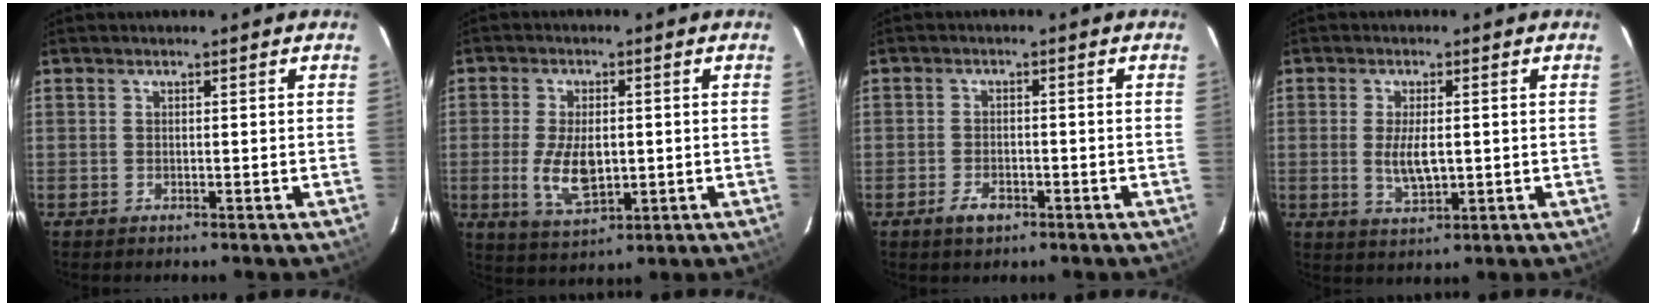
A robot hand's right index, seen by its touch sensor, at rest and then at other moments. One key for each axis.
{"total": 8.5, "fx": -1.0, "fy": 4.3, "fz": 7.3, "tx": -0.148, "ty": -0.011, "tz": -0.012}
{"total": 3.4, "fx": -2.0, "fy": 1.8, "fz": 2.0, "tx": -0.044, "ty": -0.003, "tz": -0.035}
{"total": 5.5, "fx": -0.2, "fy": 2.2, "fz": 5.0, "tx": -0.096, "ty": -0.009, "tz": 0.001}